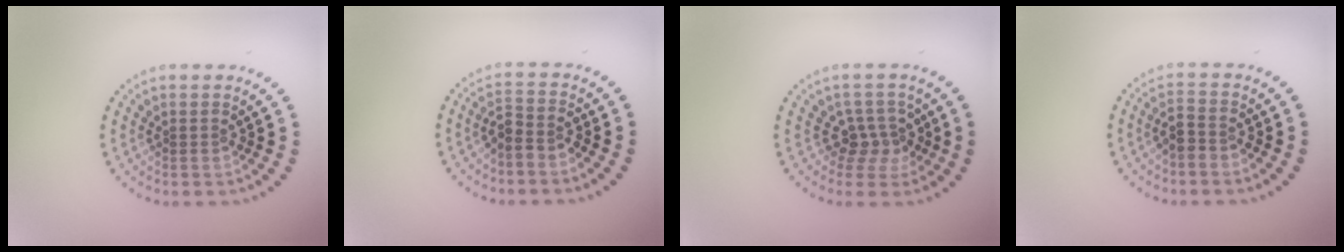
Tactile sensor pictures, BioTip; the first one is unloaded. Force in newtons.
{"total": 2.1, "press": 1.6, "slide": 1.4}
{"total": 2.8, "press": 2.1, "slide": 1.9}
{"total": 2.0, "press": 1.9, "slide": 0.8}